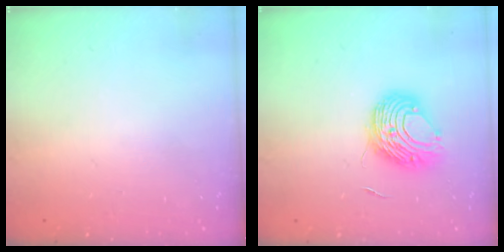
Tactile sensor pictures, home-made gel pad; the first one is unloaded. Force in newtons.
{"total": 8.5, "press": 8.5, "slide": 0.2}